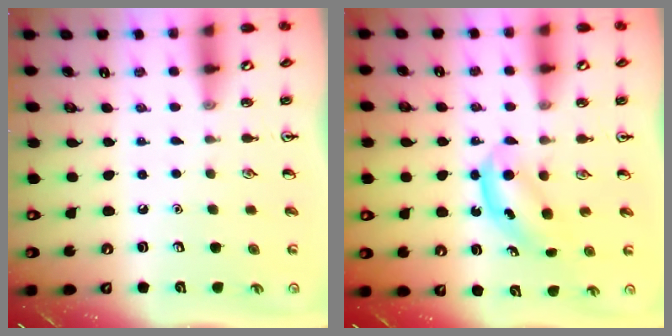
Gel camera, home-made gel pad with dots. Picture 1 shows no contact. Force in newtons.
{"total": 5.2, "press": 5.2, "slide": 0.6}